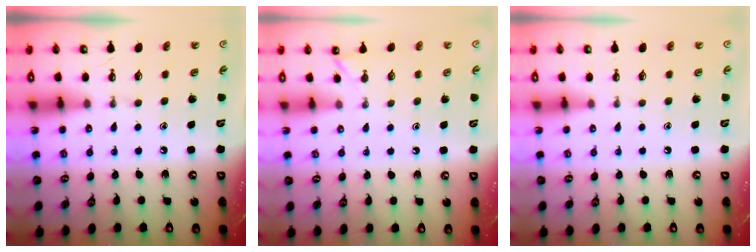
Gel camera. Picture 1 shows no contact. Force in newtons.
{"total": 2.2, "press": 2.2, "slide": 0.3}
{"total": 0.0}